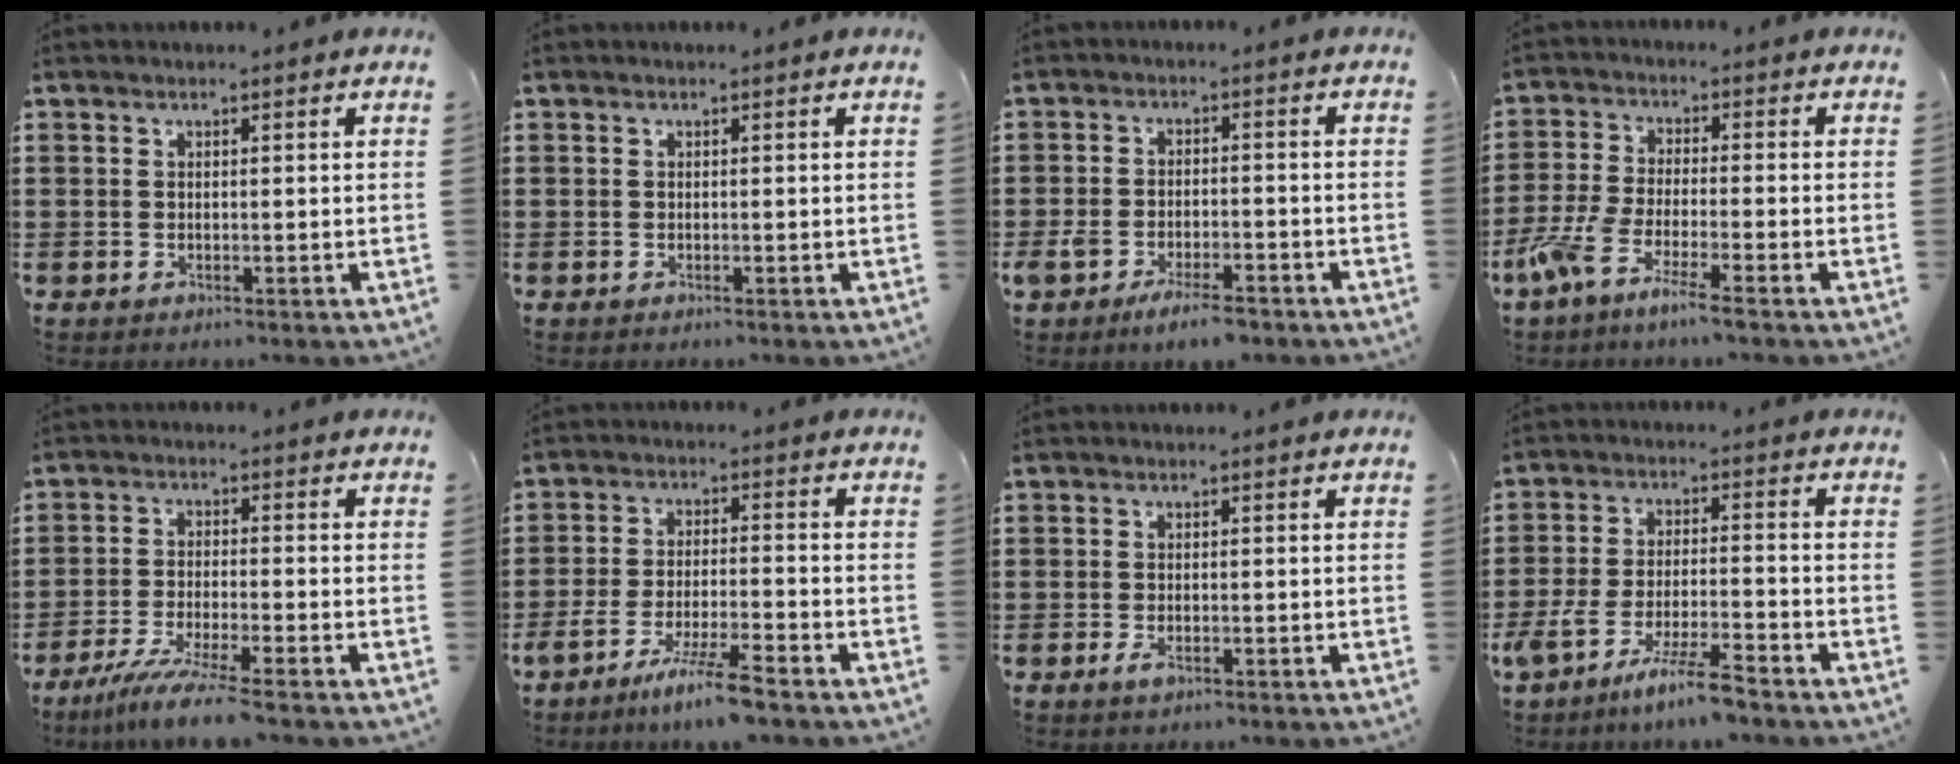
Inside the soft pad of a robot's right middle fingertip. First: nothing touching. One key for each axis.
{"total": 0.0}
{"total": 4.7, "fx": -3.4, "fy": 1.4, "fz": 2.9, "tx": -0.060, "ty": 0.002, "tz": -0.066}
{"total": 6.1, "fx": -4.6, "fy": 0.3, "fz": 3.9, "tx": -0.107, "ty": -0.023, "tz": -0.093}
{"total": 6.0, "fx": -4.9, "fy": -0.4, "fz": 3.3, "tx": -0.071, "ty": -0.020, "tz": -0.094}
{"total": 6.8, "fx": -5.3, "fy": 0.0, "fz": 4.3, "tx": -0.086, "ty": -0.014, "tz": -0.100}
{"total": 1.6, "fx": -0.7, "fy": 0.7, "fz": 1.3, "tx": -0.032, "ty": -0.005, "tz": -0.015}
{"total": 7.7, "fx": -6.1, "fy": 0.3, "fz": 4.6, "tx": -0.106, "ty": -0.015, "tz": -0.120}